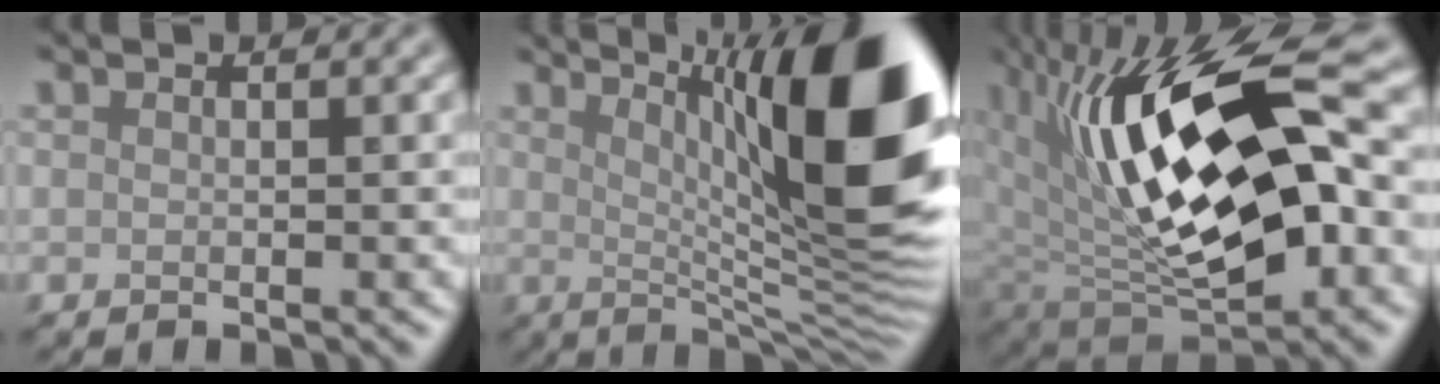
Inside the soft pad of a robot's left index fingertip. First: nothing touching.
{"total": 15.7, "force": [4.3, 3.8, 14.6], "torque": [-0.184, 0.008, 0.076]}
{"total": 16.0, "force": [2.8, 7.1, 14.0], "torque": [-0.247, -0.003, 0.045]}